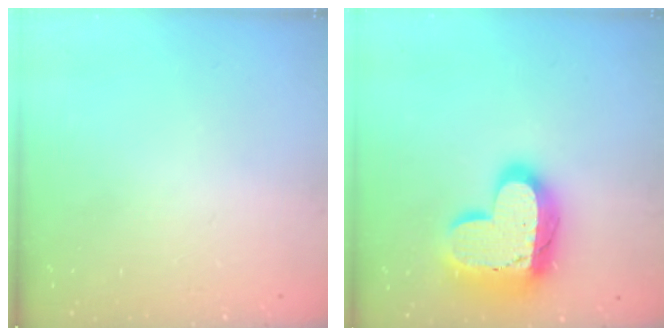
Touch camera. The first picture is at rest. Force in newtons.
{"total": 19.8, "press": 19.7, "slide": 1.5}